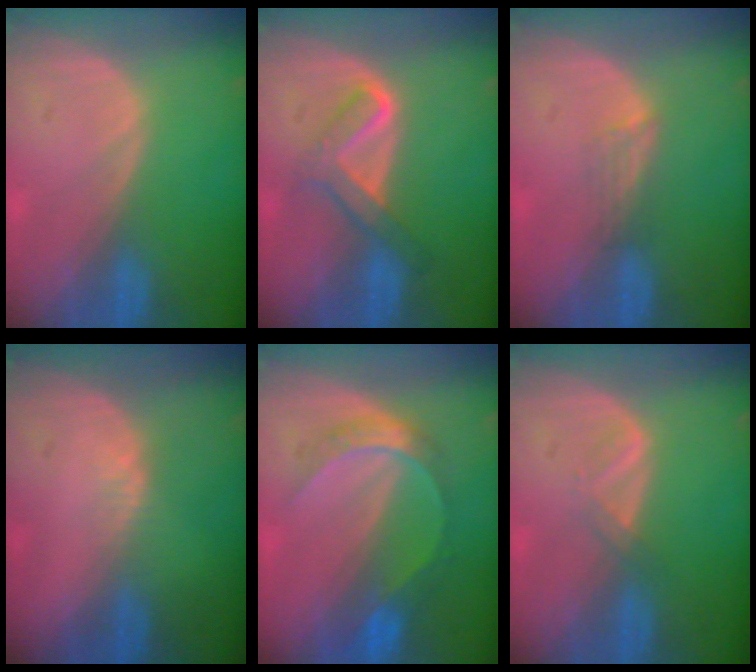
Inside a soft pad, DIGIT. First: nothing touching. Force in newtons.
{"total": 5.2, "press": 5.2, "slide": 0.4}
{"total": 2.0, "press": 1.6, "slide": 1.3}
{"total": 1.2, "press": 0.9, "slide": 0.8}
{"total": 6.7, "press": 5.8, "slide": 3.4}
{"total": 1.8, "press": 1.7, "slide": 0.3}